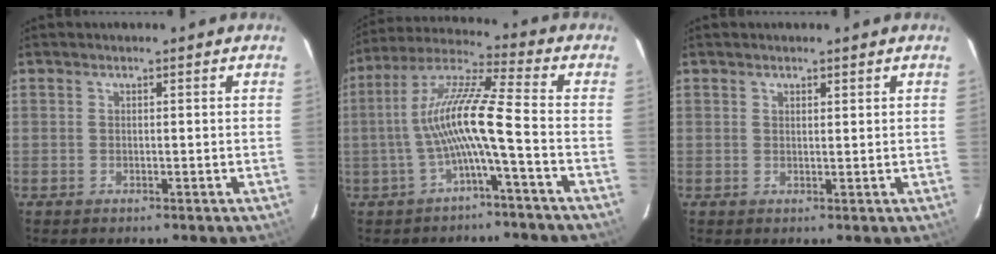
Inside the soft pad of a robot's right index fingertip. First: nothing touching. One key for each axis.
{"total": 10.9, "fx": -2.9, "fy": -0.2, "fz": 10.5, "tx": -0.212, "ty": 0.014, "tz": -0.054}
{"total": 1.0, "fx": 0.8, "fy": 0.4, "fz": 0.4, "tx": -0.005, "ty": 0.001, "tz": 0.014}